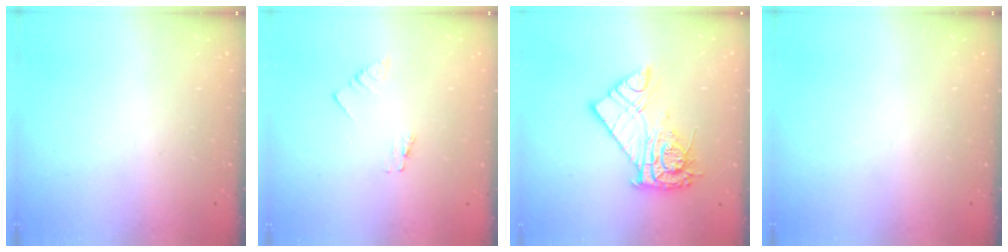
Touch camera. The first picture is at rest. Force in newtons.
{"total": 0.0}
{"total": 13.4, "press": 13.3, "slide": 1.4}
{"total": 0.0}